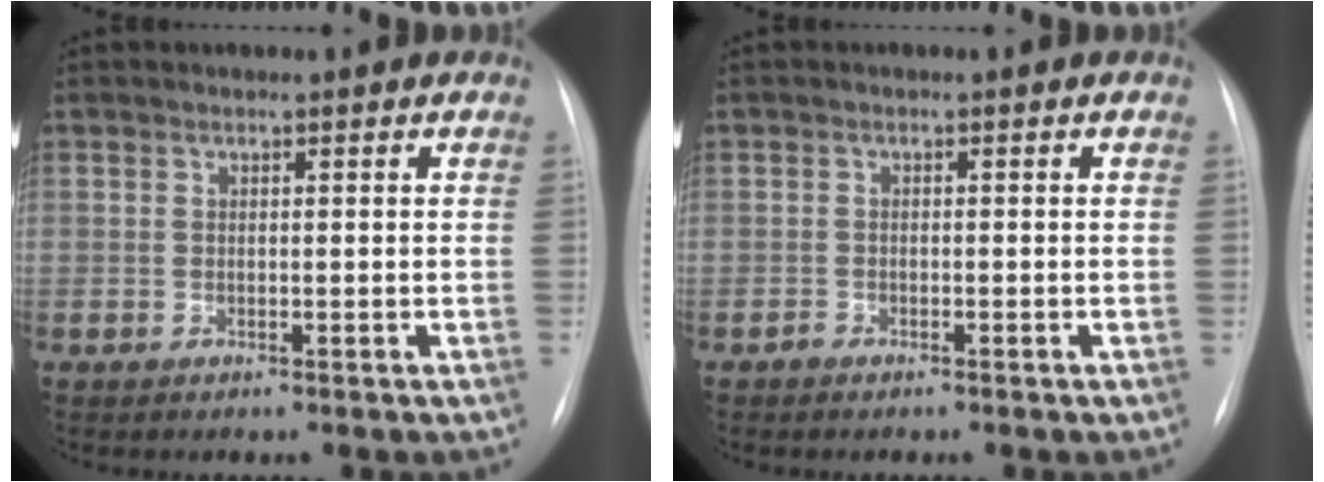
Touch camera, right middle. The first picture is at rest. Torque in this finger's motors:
{"motor_torque": [0.15, -0.49, 0.03, 0.02]}